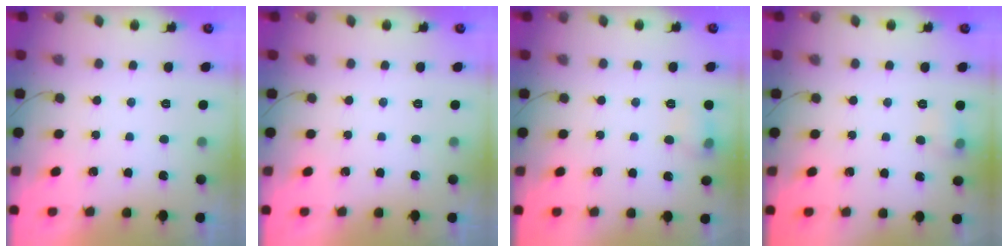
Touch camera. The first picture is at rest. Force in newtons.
{"total": 0.0}
{"total": 6.9, "press": 6.7, "slide": 1.7}
{"total": 6.0, "press": 5.8, "slide": 1.7}